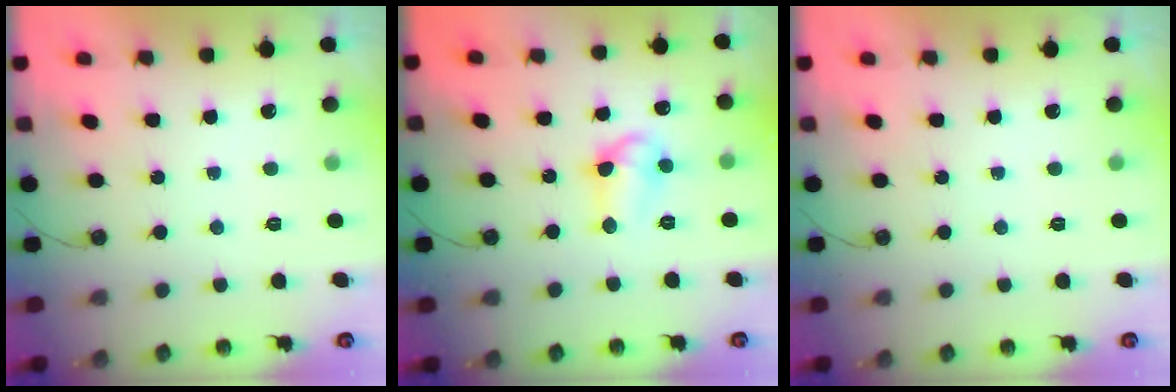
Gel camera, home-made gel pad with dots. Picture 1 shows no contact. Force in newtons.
{"total": 8.8, "press": 8.8, "slide": 0.7}
{"total": 0.0}